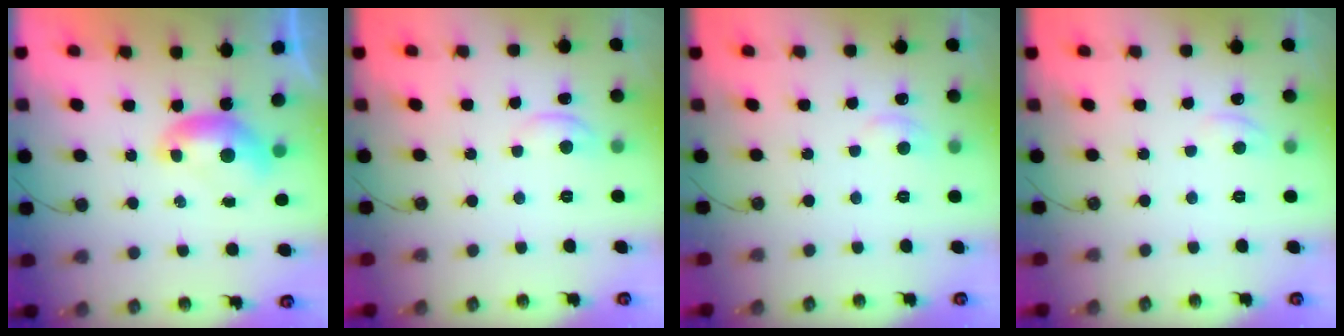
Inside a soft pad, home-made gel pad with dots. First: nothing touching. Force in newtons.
{"total": 0.0}
{"total": 0.9, "press": 0.1, "slide": 0.9}
{"total": 2.0, "press": 2.0, "slide": 0.2}